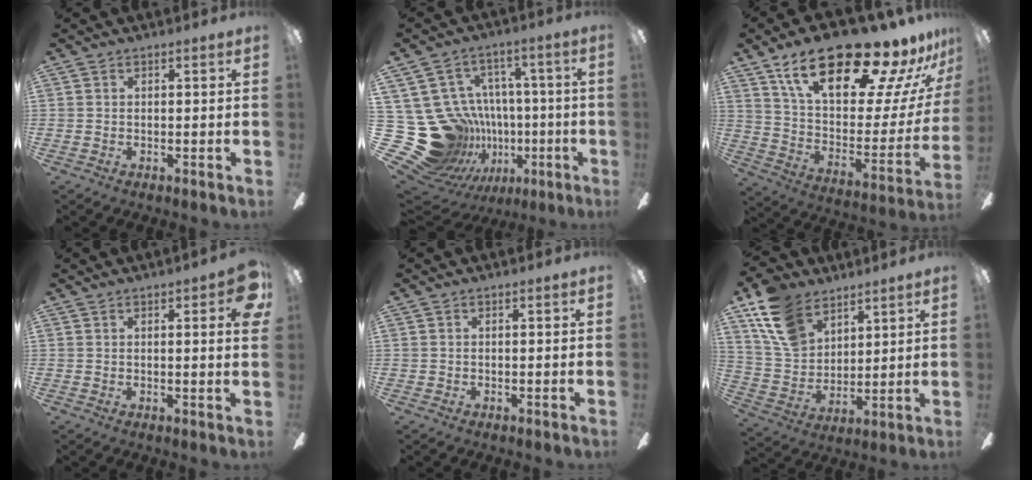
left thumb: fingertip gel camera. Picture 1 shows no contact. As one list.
[{"total": 24.2, "force": [-5.1, 21.0, 10.8], "torque": [-0.227, 0.004, -0.008]}, {"total": 25.9, "force": [18.5, 7.8, 16.3], "torque": [-0.265, -0.121, 0.312]}, {"total": 5.0, "force": [2.0, 1.2, 4.4], "torque": [-0.047, -0.010, 0.026]}, {"total": 0.0}, {"total": 14.6, "force": [9.8, 9.0, 6.0], "torque": [-0.138, -0.036, 0.199]}]